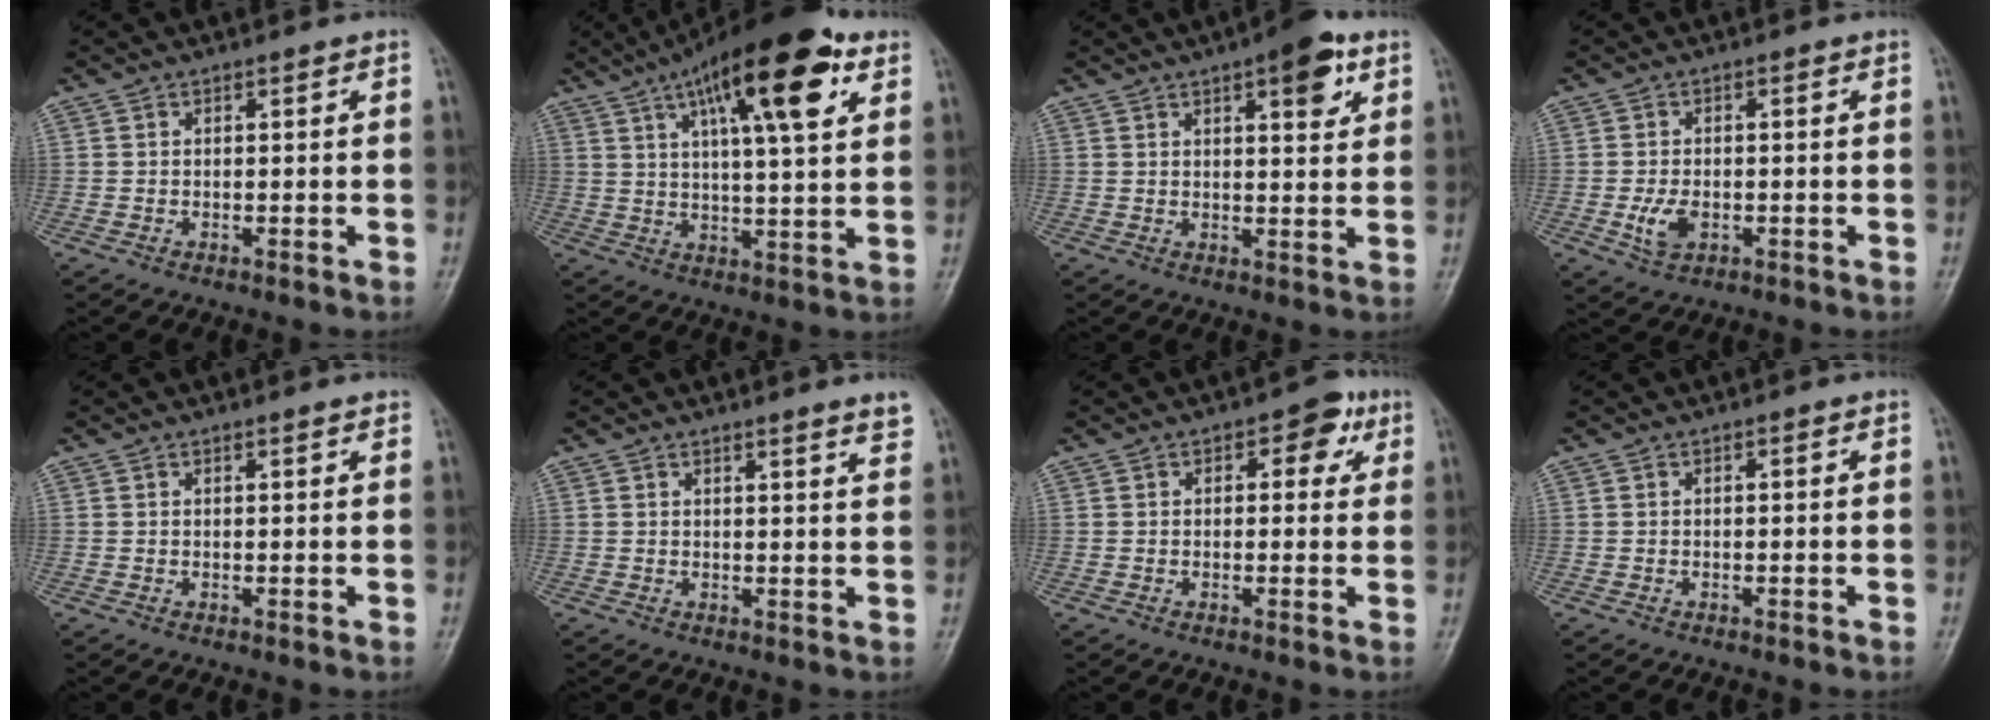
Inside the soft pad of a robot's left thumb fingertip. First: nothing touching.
{"total": 19.1, "force": [9.0, 5.6, 15.9], "torque": [-0.227, -0.013, 0.137]}
{"total": 8.1, "force": [4.1, 2.8, 6.3], "torque": [-0.066, -0.014, 0.051]}
{"total": 4.3, "force": [-1.1, 2.7, 3.2], "torque": [-0.062, 0.000, -0.017]}
{"total": 1.1, "force": [1.0, 0.2, 0.5], "torque": [-0.003, -0.002, 0.013]}
{"total": 3.2, "force": [2.7, -0.1, 1.7], "torque": [-0.018, -0.021, 0.030]}
{"total": 5.0, "force": [2.0, 3.0, 3.4], "torque": [-0.009, -0.001, 0.016]}
{"total": 0.0}